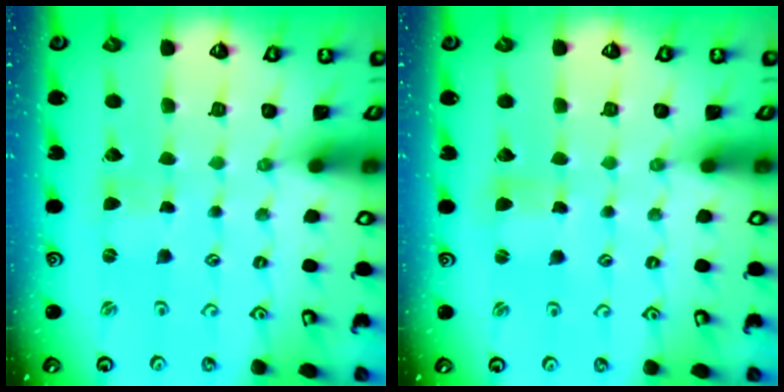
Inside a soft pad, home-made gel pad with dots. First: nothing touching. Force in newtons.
{"total": 1.7, "press": 1.7, "slide": 0.2}